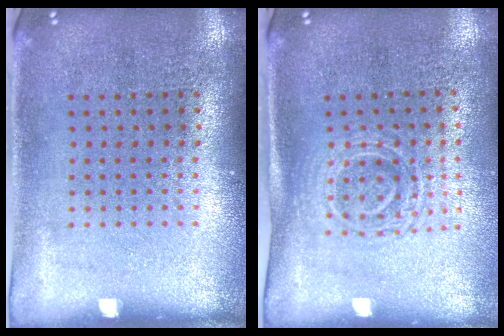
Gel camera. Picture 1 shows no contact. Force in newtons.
{"total": 1.6, "press": 1.3, "slide": 0.9}